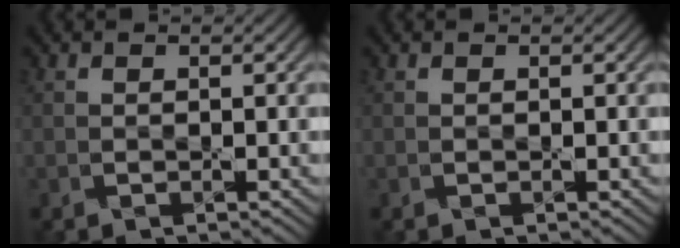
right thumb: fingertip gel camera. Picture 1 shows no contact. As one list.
[{"total": 0.0}]